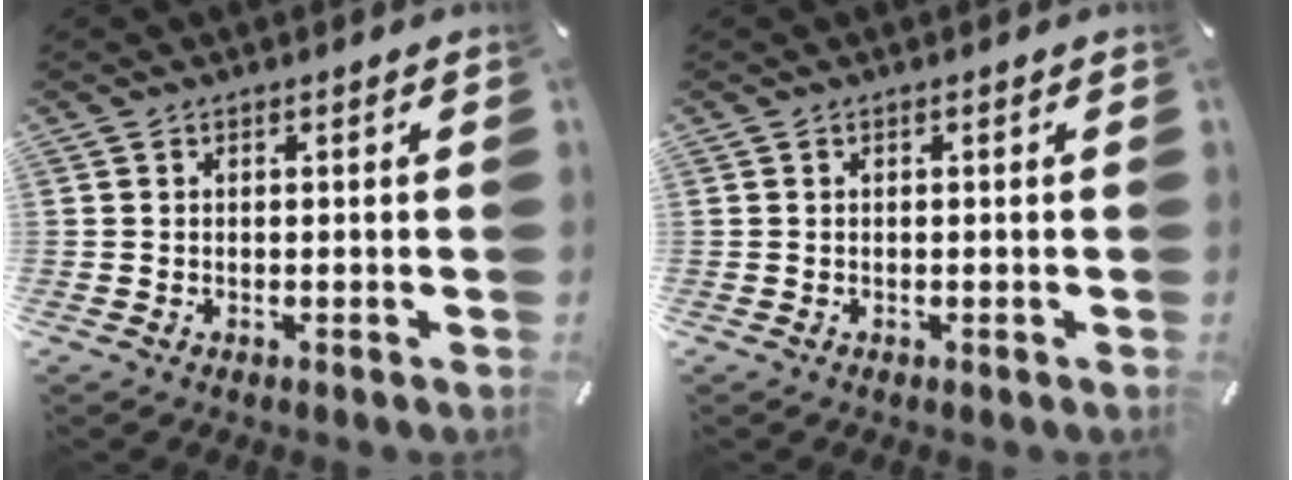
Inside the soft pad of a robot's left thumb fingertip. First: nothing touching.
{"total": 0.0}